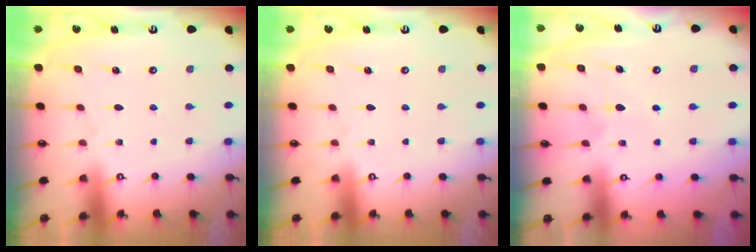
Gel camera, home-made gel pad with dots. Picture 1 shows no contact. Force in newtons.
{"total": 0.0}
{"total": 5.1, "press": 5.1, "slide": 0.5}